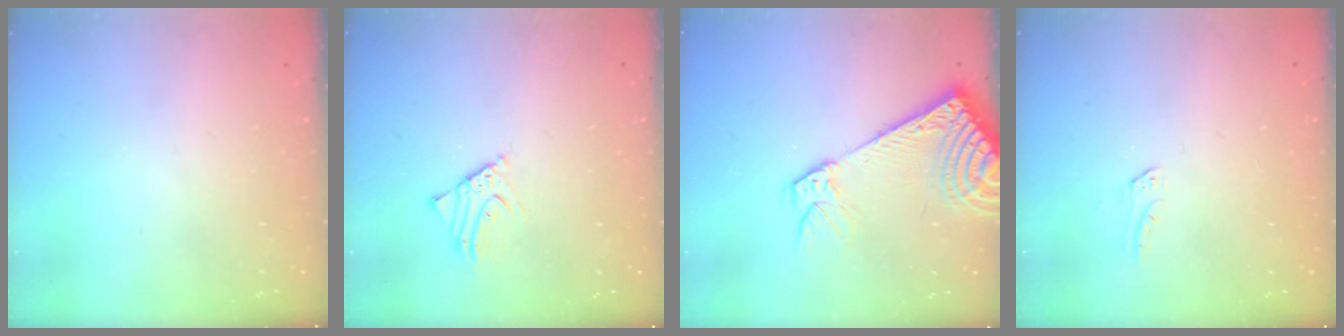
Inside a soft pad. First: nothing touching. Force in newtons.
{"total": 2.8, "press": 2.8, "slide": 0.2}
{"total": 12.2, "press": 11.9, "slide": 2.5}
{"total": 2.1, "press": 2.1, "slide": 0.2}